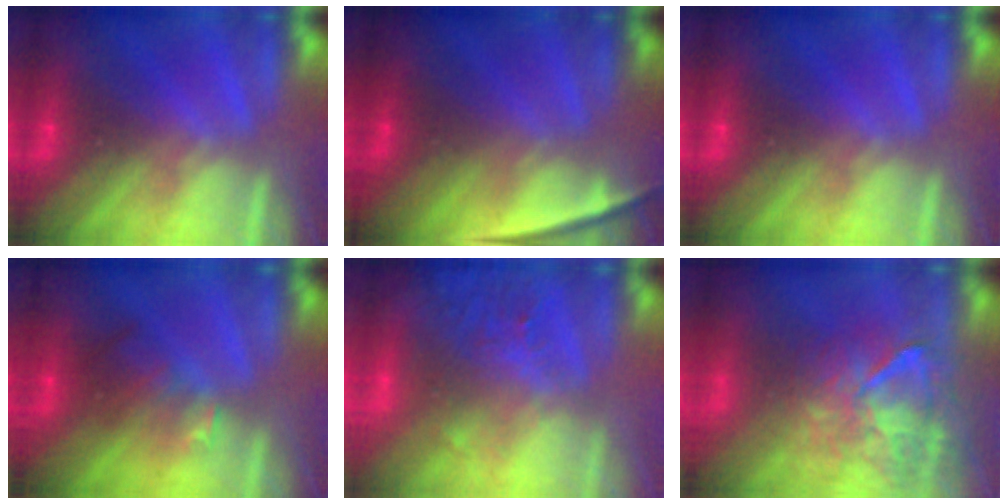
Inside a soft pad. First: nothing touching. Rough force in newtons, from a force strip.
{"total": 2.4}
{"total": 0.0}
{"total": 2.4}
{"total": 7.0}
{"total": 7.9}